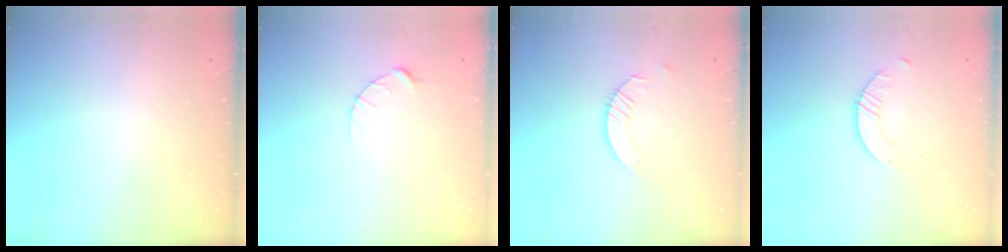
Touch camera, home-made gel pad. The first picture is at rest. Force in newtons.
{"total": 4.7, "press": 4.7, "slide": 0.6}
{"total": 4.1, "press": 4.1, "slide": 0.4}
{"total": 1.7, "press": 1.7, "slide": 0.2}